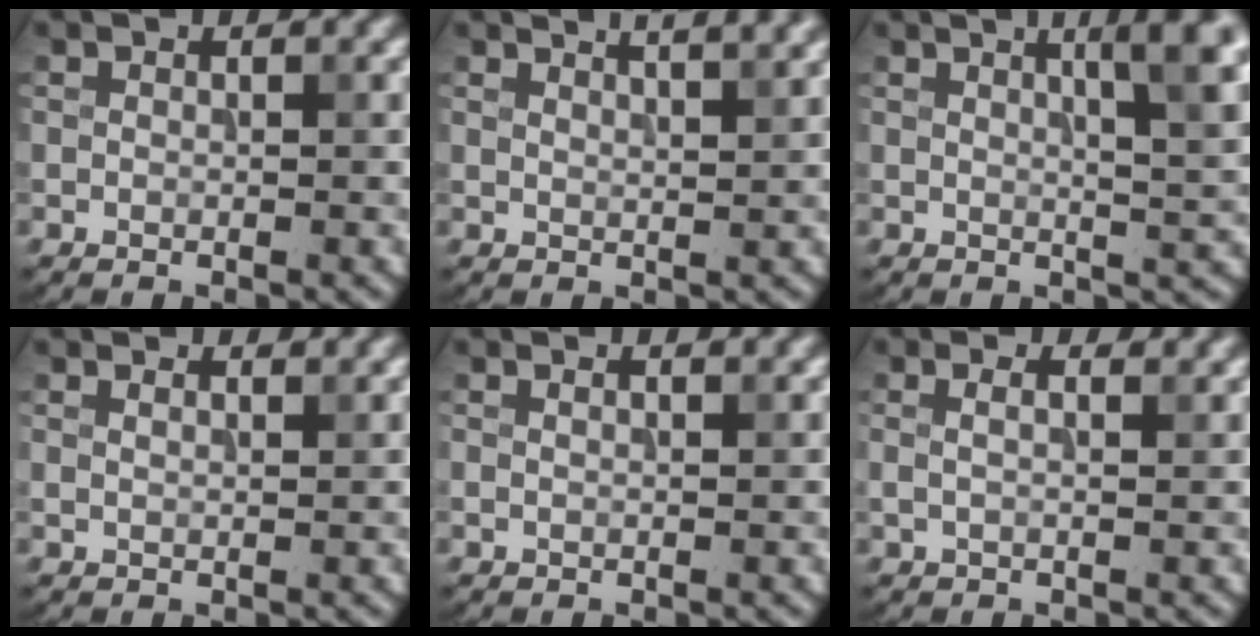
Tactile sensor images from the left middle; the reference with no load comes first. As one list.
[{"total": 4.9, "force": [3.7, 1.7, 2.6], "torque": [0.000, 0.033, 0.016]}, {"total": 5.9, "force": [2.4, 1.4, 5.2], "torque": [-0.048, 0.012, 0.029]}, {"total": 2.2, "force": [2.0, 0.6, 0.9], "torque": [-0.013, 0.002, 0.016]}, {"total": 1.8, "force": [1.4, 0.6, 1.0], "torque": [-0.009, -0.002, 0.002]}, {"total": 3.2, "force": [1.8, 1.4, 2.2], "torque": [-0.020, 0.012, -0.001]}]